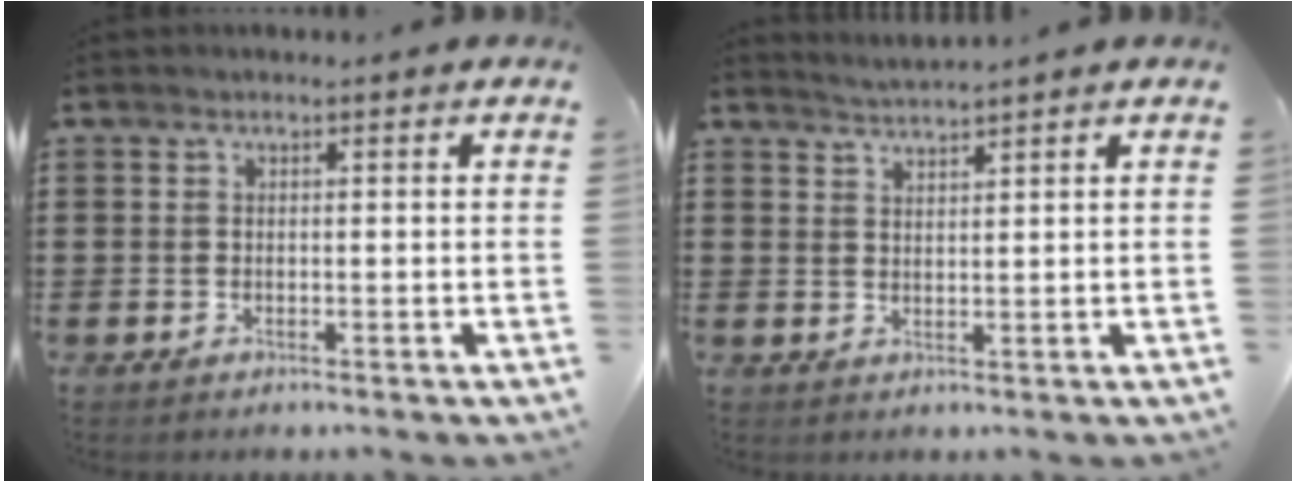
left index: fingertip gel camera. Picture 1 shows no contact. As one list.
[{"total": 2.1, "force": [2.0, -0.6, -0.1], "torque": [-0.004, -0.003, 0.038]}]